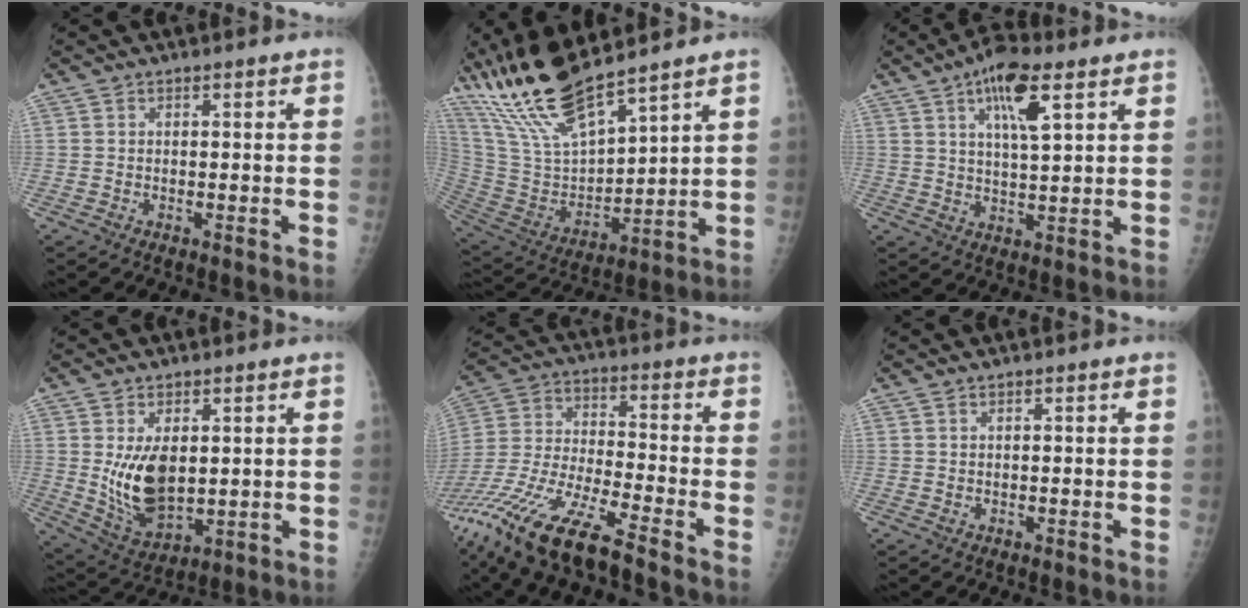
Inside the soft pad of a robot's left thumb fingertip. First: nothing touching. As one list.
[{"total": 17.6, "force": [14.5, 3.4, 9.5], "torque": [-0.175, -0.065, 0.298]}, {"total": 9.8, "force": [4.8, 3.0, 7.9], "torque": [-0.128, -0.016, 0.082]}, {"total": 10.7, "force": [1.2, 6.1, 8.6], "torque": [-0.140, -0.020, 0.042]}, {"total": 18.8, "force": [-14.0, 2.5, 12.4], "torque": [-0.293, 0.008, -0.271]}, {"total": 0.0}]